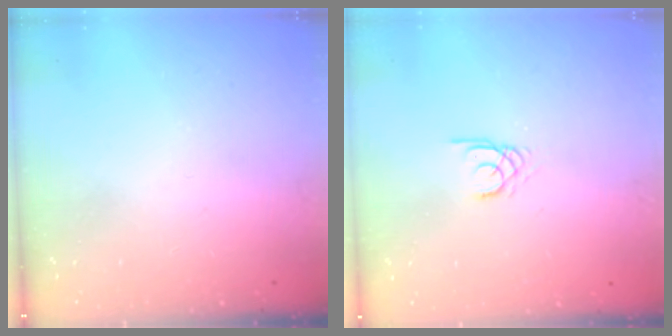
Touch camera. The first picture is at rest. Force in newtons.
{"total": 1.7, "press": 1.7, "slide": 0.2}